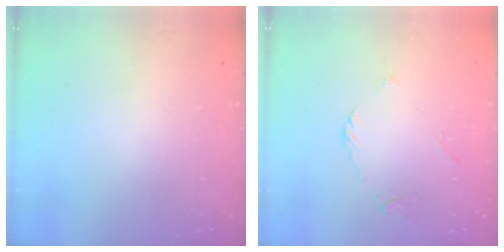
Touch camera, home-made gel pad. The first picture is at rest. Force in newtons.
{"total": 2.6, "press": 2.6, "slide": 0.6}